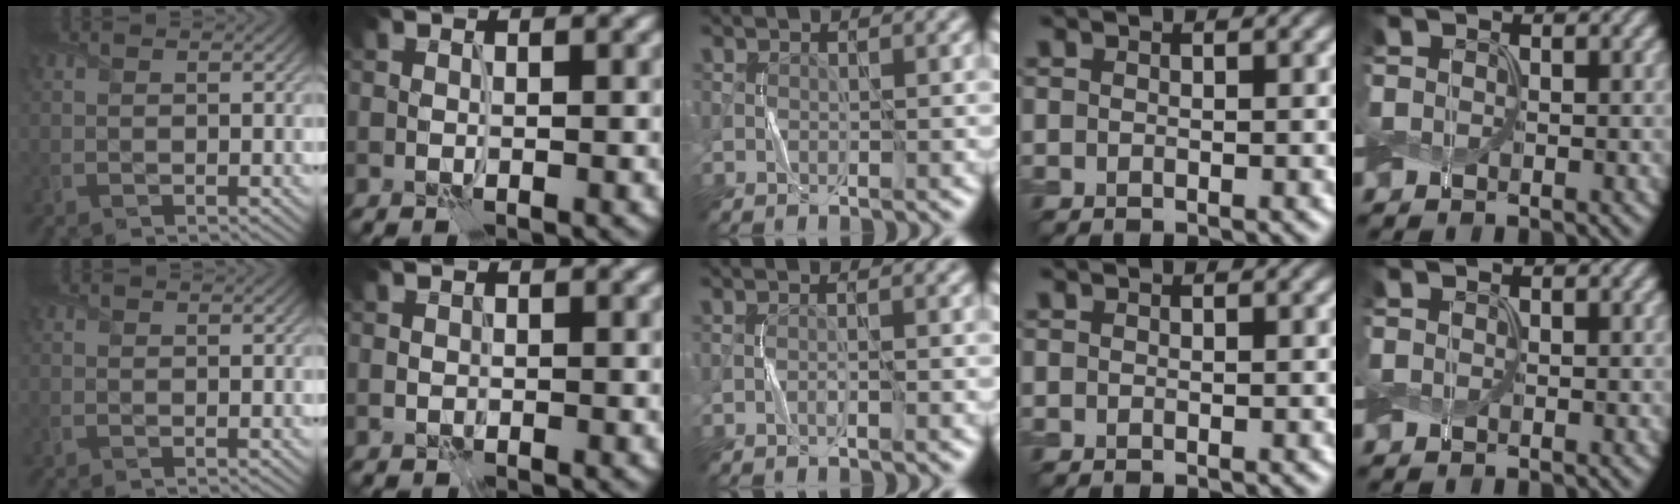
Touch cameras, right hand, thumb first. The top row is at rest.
{"thumb": {"total": 0.5, "force": [-0.1, 0.5, 0.1], "torque": [-0.001, -0.004, -0.002]}, "index": {"total": 0.7, "force": [0.1, 0.6, 0.2], "torque": [-0.005, -0.001, 0.004]}, "middle": {"total": 0.7, "force": [-0.5, 0.0, 0.5], "torque": [-0.011, 0.003, -0.010]}}